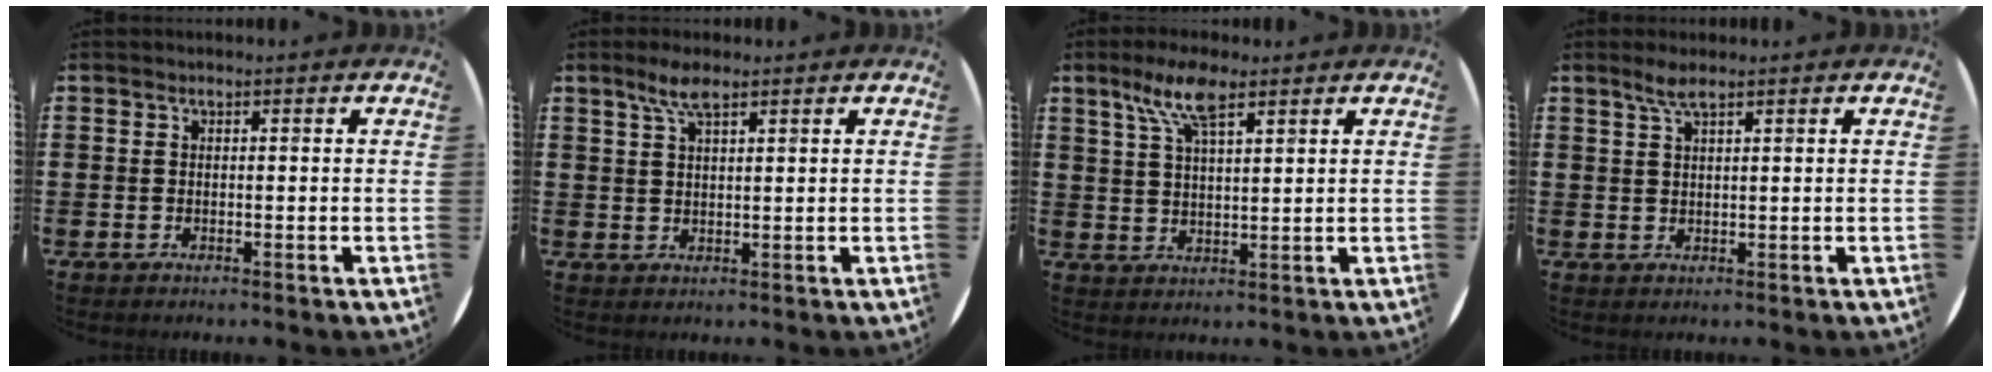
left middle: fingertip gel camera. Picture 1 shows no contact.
{"total": 3.7, "force": [2.5, 0.9, 2.6], "torque": [-0.055, 0.006, 0.044]}
{"total": 7.2, "force": [4.7, 2.1, 5.0], "torque": [-0.100, 0.003, 0.081]}
{"total": 2.4, "force": [1.7, 0.3, 1.7], "torque": [-0.035, 0.005, 0.030]}